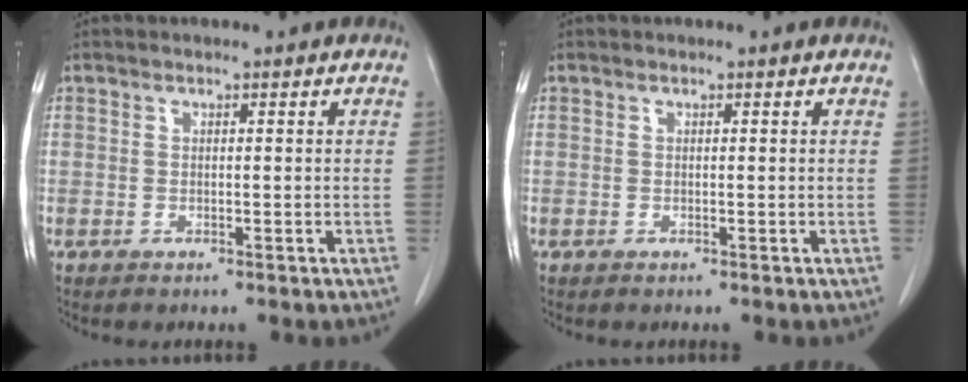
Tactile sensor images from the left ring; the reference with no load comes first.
{"total": 0.0}